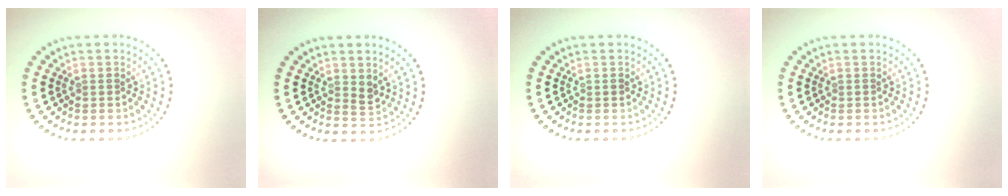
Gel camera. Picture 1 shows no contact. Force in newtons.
{"total": 1.2, "press": 1.0, "slide": 0.6}
{"total": 0.5, "press": 0.5, "slide": 0.1}
{"total": 0.0}